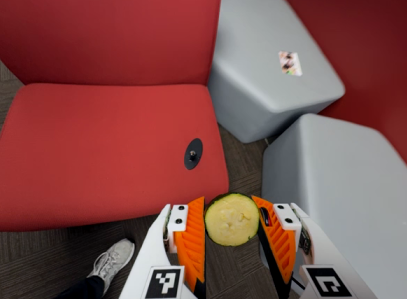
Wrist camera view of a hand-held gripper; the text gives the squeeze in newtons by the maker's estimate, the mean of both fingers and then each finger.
{"total": 8.9, "left": 9.2, "right": 8.6}